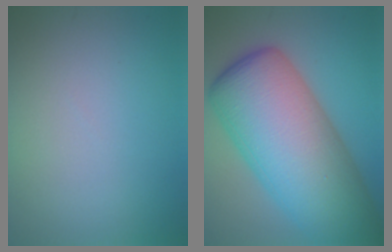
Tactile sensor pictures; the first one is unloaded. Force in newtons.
{"total": 14.4, "press": 14.4, "slide": 0.2}